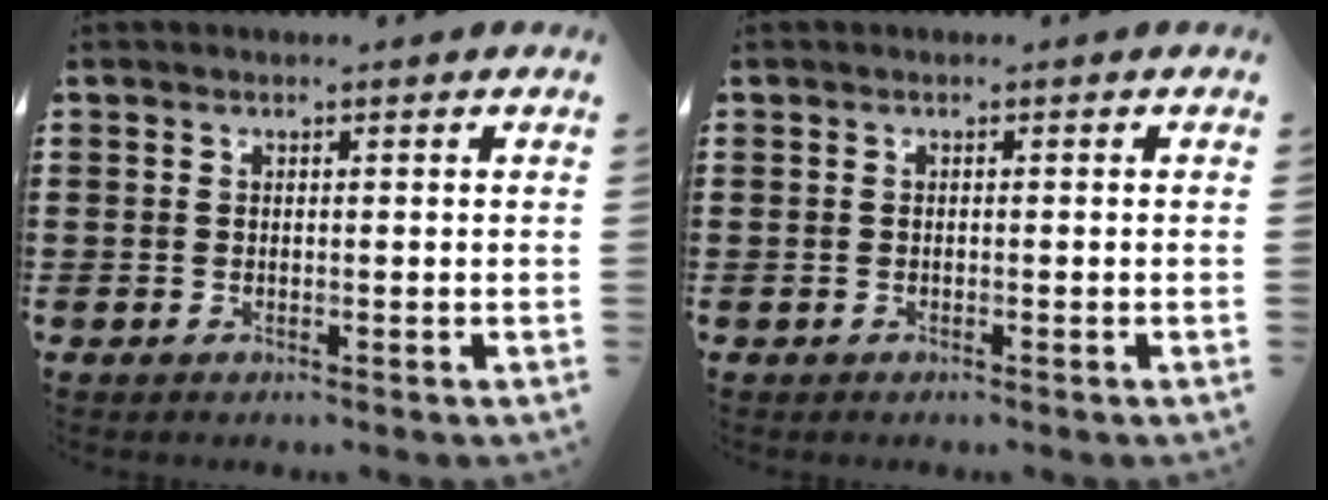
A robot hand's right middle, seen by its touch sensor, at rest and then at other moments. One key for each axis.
{"total": 0.0}